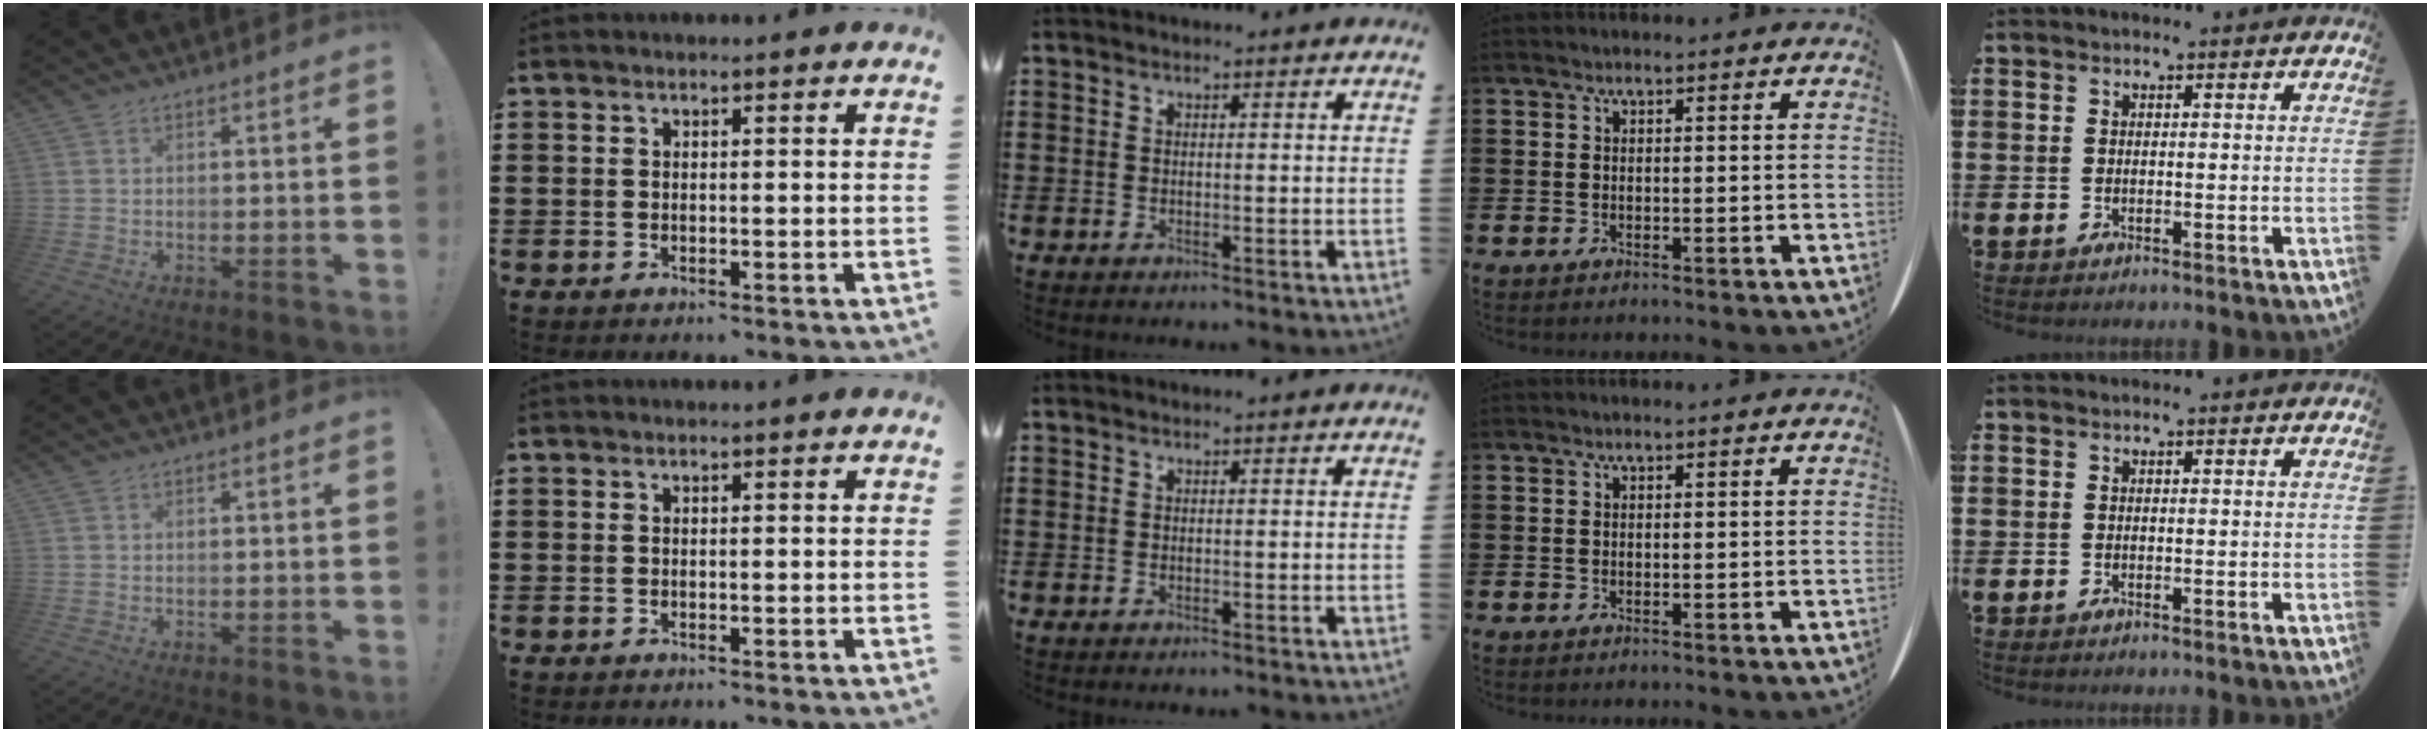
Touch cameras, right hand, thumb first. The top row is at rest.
{}